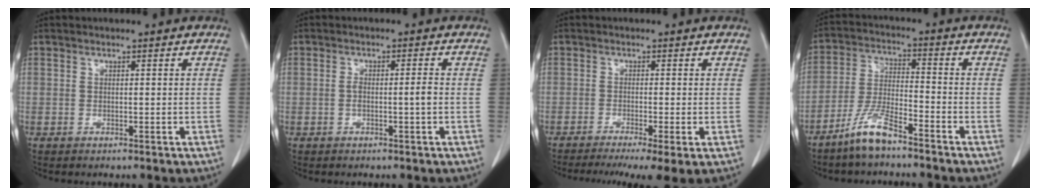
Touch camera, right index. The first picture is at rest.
{"total": 2.4, "force": [-0.5, 0.1, 2.3], "torque": [-0.043, 0.002, -0.009]}
{"total": 8.7, "force": [-6.0, 0.6, 6.3], "torque": [-0.090, -0.015, -0.096]}
{"total": 7.6, "force": [-5.8, 1.1, 4.7], "torque": [-0.106, -0.011, -0.118]}